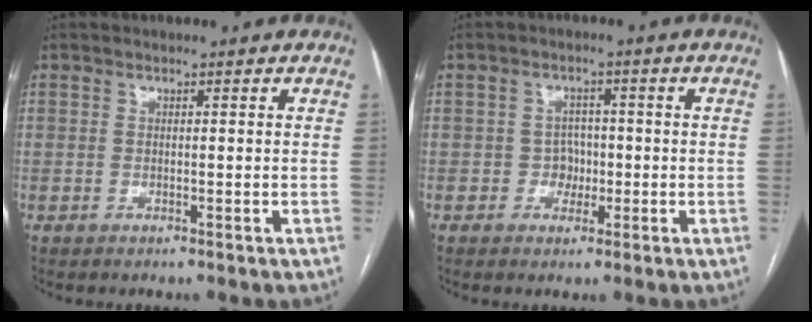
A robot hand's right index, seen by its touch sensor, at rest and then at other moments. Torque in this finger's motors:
{"motor_torque": [0.24, -0.11, -0.01, 0.00]}